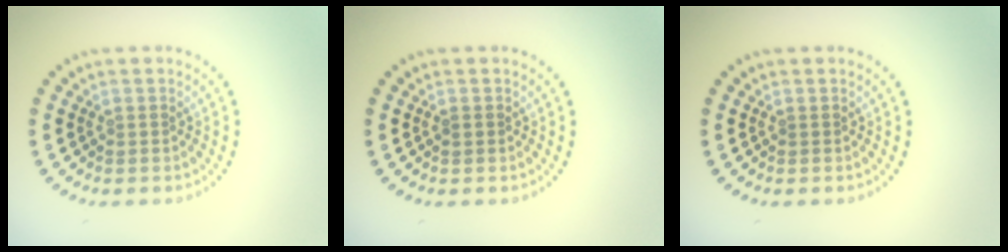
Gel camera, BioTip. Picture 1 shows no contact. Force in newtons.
{"total": 0.6, "press": 0.6, "slide": 0.1}
{"total": 0.0}